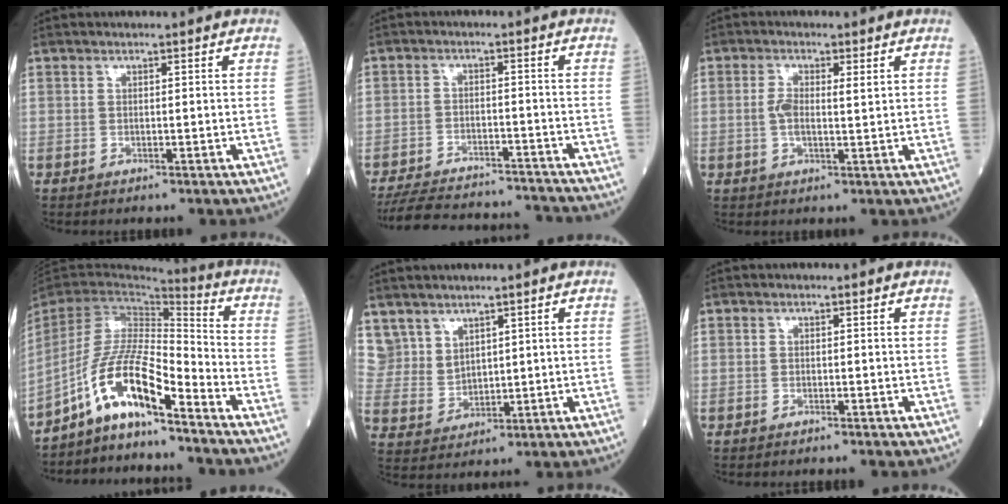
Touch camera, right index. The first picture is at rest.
{"total": 16.1, "force": [-15.2, 3.0, 4.2], "torque": [-0.088, 0.001, -0.215]}
{"total": 3.6, "force": [0.7, 1.1, 3.4], "torque": [-0.069, 0.008, 0.013]}
{"total": 11.5, "force": [-8.1, 1.4, 8.0], "torque": [-0.161, 0.006, -0.155]}
{"total": 6.1, "force": [4.5, 4.0, 0.7], "torque": [-0.017, 0.008, 0.107]}
{"total": 0.9, "force": [-0.8, 0.0, 0.3], "torque": [-0.007, -0.001, -0.013]}